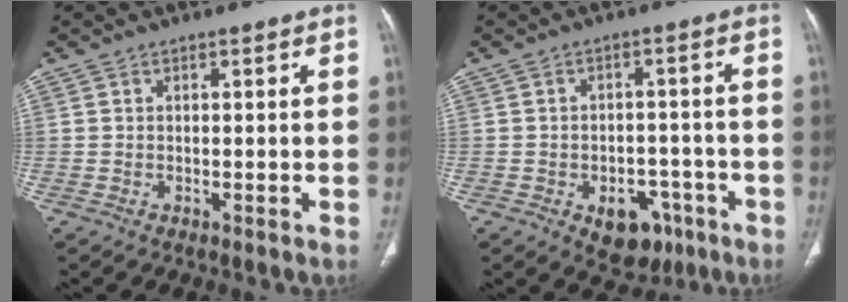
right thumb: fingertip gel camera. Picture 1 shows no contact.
{"total": 8.9, "force": [-4.3, 6.0, 5.0], "torque": [-0.036, 0.029, -0.048]}